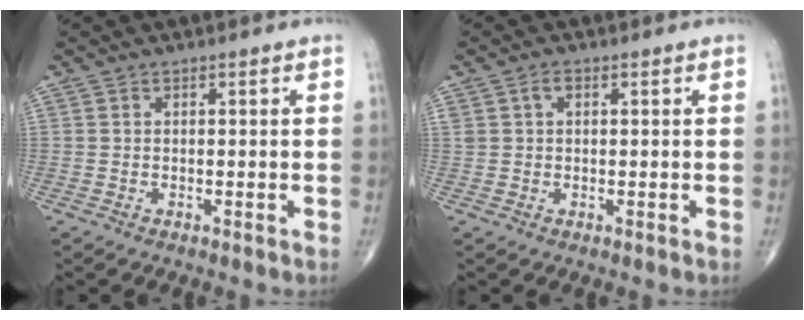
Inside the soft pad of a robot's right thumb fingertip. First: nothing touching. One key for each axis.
{"total": 2.0, "fx": 0.7, "fy": 1.3, "fz": 1.3, "tx": -0.024, "ty": 0.011, "tz": 0.016}